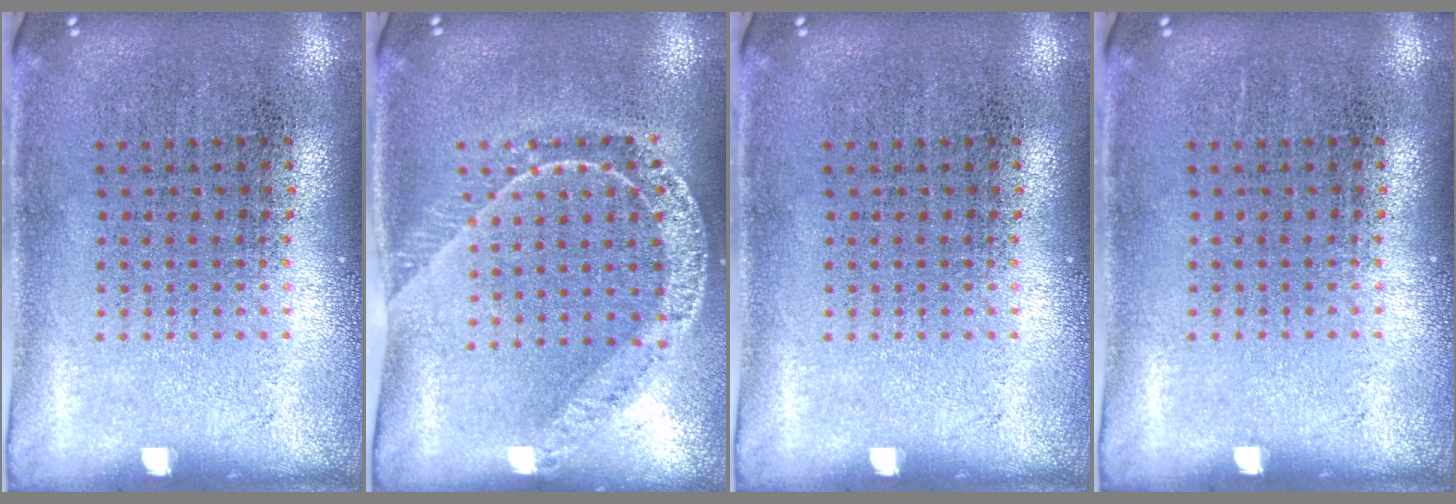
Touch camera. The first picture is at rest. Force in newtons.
{"total": 1.6, "press": 1.5, "slide": 0.5}
{"total": 0.0}
{"total": 0.0}